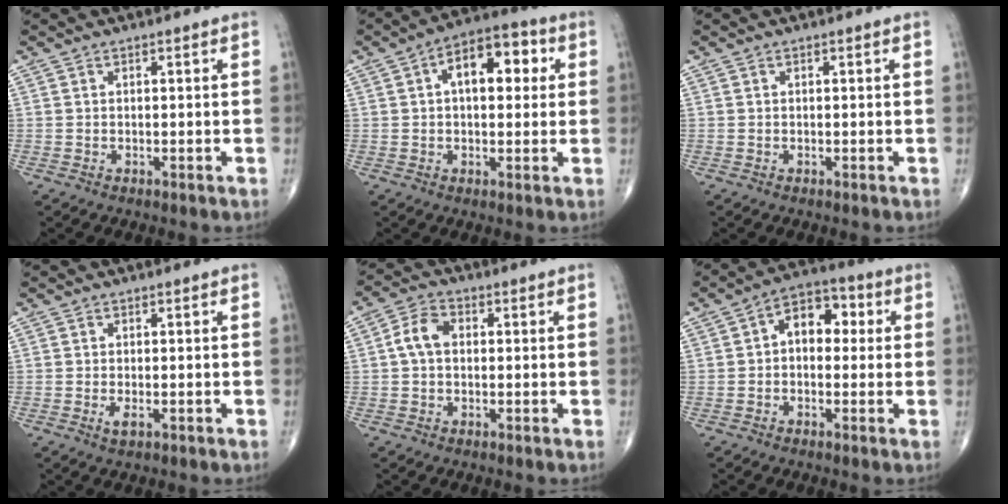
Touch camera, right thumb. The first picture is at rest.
{"total": 11.2, "force": [2.6, 6.1, 9.0], "torque": [-0.108, 0.022, 0.030]}
{"total": 0.0}
{"total": 1.8, "force": [-0.6, 0.7, 1.5], "torque": [-0.028, -0.003, -0.012]}
{"total": 5.3, "force": [0.4, 3.7, 3.8], "torque": [-0.072, 0.018, -0.001]}
{"total": 8.4, "force": [1.0, 5.6, 6.2], "torque": [-0.061, 0.028, 0.004]}